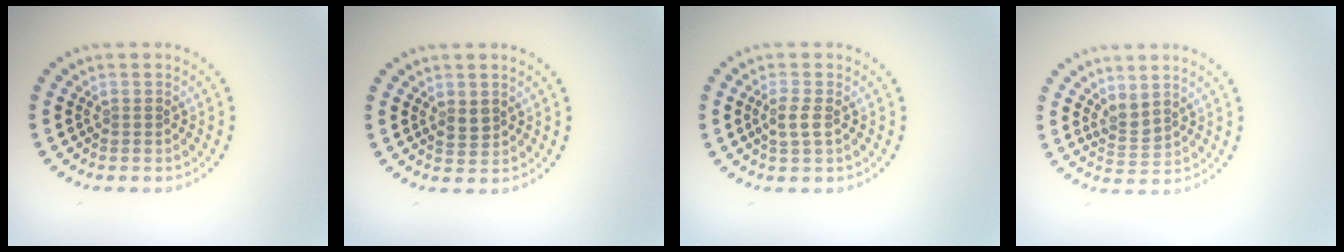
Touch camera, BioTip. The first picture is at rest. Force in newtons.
{"total": 1.4, "press": 1.3, "slide": 0.4}
{"total": 1.5, "press": 1.4, "slide": 0.5}
{"total": 1.7, "press": 1.3, "slide": 1.1}